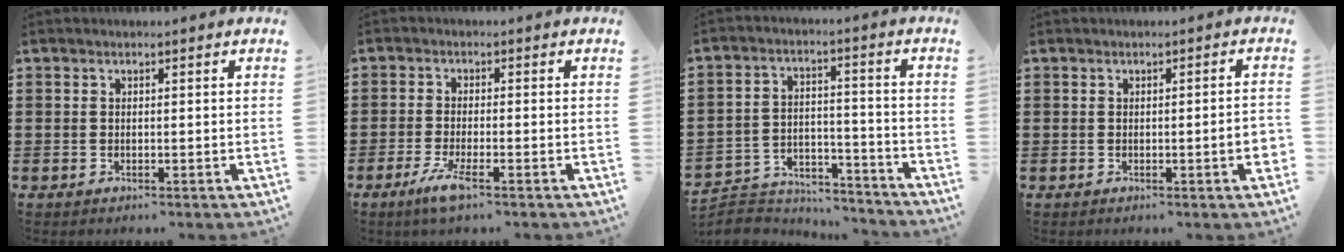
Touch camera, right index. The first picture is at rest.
{"total": 4.0, "force": [-2.2, 0.1, 3.3], "torque": [-0.082, -0.020, -0.043]}
{"total": 5.2, "force": [-5.0, 1.2, 0.5], "torque": [-0.019, 0.009, -0.103]}
{"total": 2.6, "force": [-0.5, -0.1, 2.5], "torque": [-0.039, -0.005, -0.009]}